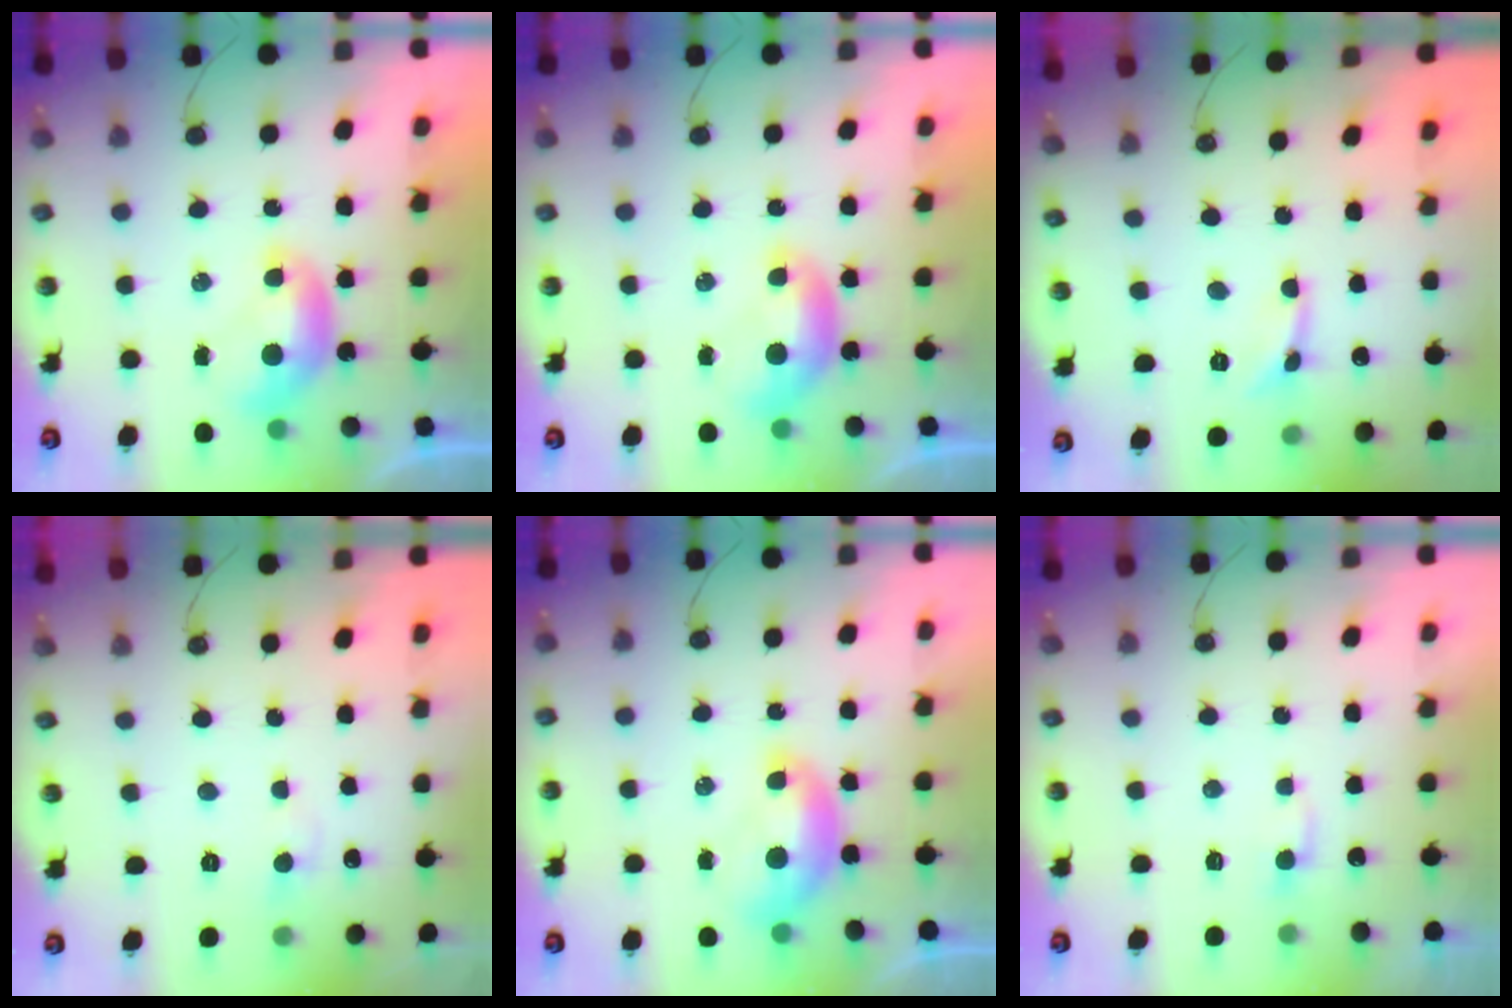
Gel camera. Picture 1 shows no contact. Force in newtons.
{"total": 0.0}
{"total": 0.7, "press": 0.6, "slide": 0.2}
{"total": 0.8, "press": 0.5, "slide": 0.6}
{"total": 1.5, "press": 1.4, "slide": 0.6}
{"total": 2.3, "press": 2.3, "slide": 0.3}